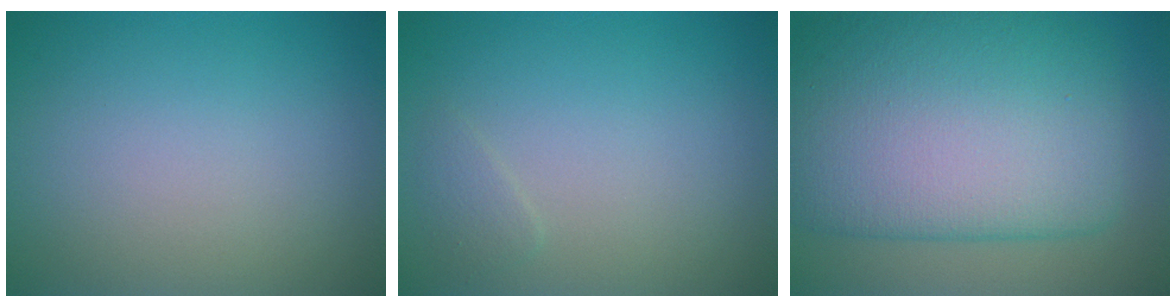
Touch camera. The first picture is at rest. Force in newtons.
{"total": 0.9, "press": 0.9, "slide": 0.0}
{"total": 12.1, "press": 12.1, "slide": 0.3}